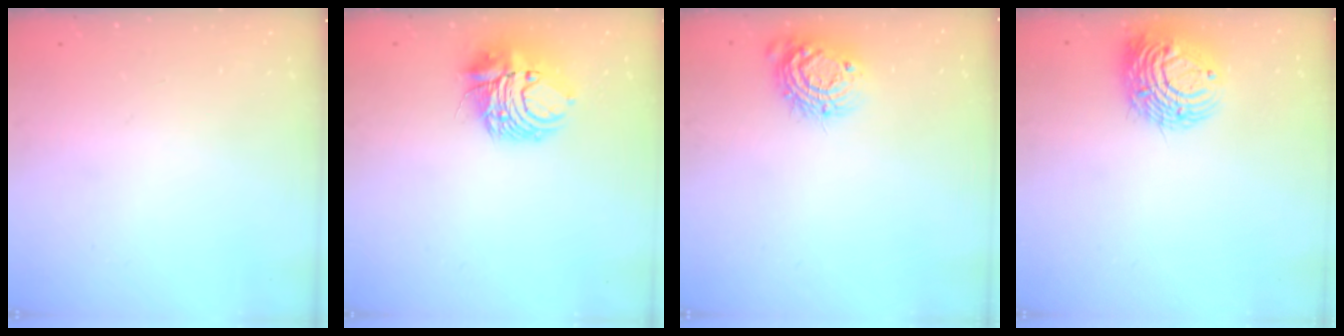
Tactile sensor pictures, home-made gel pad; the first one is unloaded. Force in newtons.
{"total": 10.4, "press": 10.3, "slide": 1.6}
{"total": 11.0, "press": 11.0, "slide": 0.5}
{"total": 13.0, "press": 12.9, "slide": 1.6}